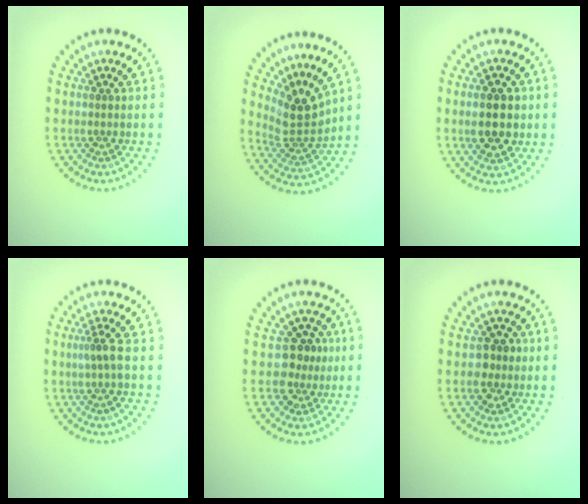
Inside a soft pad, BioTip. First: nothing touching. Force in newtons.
{"total": 3.7, "press": 2.7, "slide": 2.5}
{"total": 3.7, "press": 3.7, "slide": 0.3}
{"total": 2.0, "press": 1.5, "slide": 1.3}
{"total": 3.0, "press": 2.6, "slide": 1.5}
{"total": 2.2, "press": 2.2, "slide": 0.4}